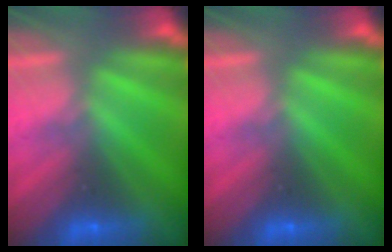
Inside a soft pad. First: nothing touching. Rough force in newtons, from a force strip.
{"total": 0.0}